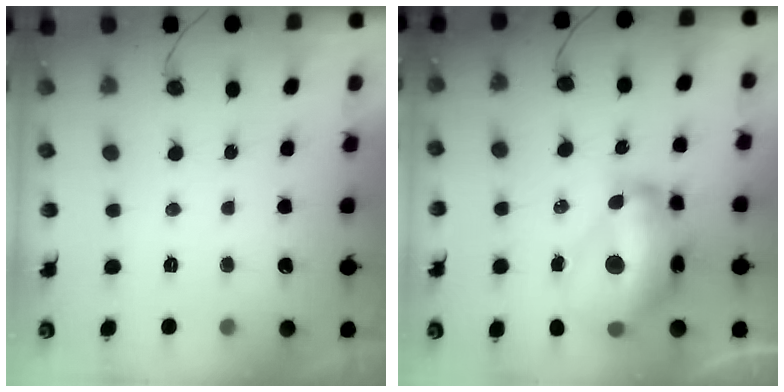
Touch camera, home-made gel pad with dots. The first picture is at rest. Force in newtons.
{"total": 19.5, "press": 19.4, "slide": 2.1}